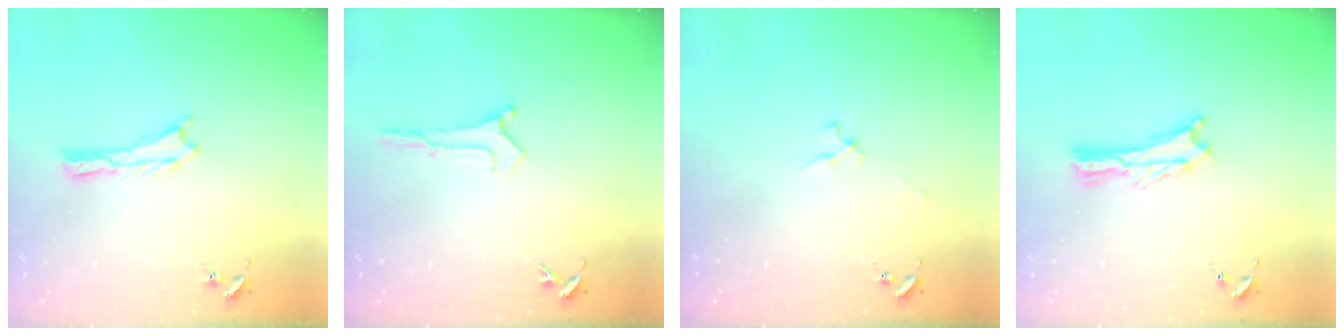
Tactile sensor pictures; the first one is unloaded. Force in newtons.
{"total": 0.0}
{"total": 2.4, "press": 2.4, "slide": 0.3}
{"total": 1.3, "press": 1.3, "slide": 0.3}